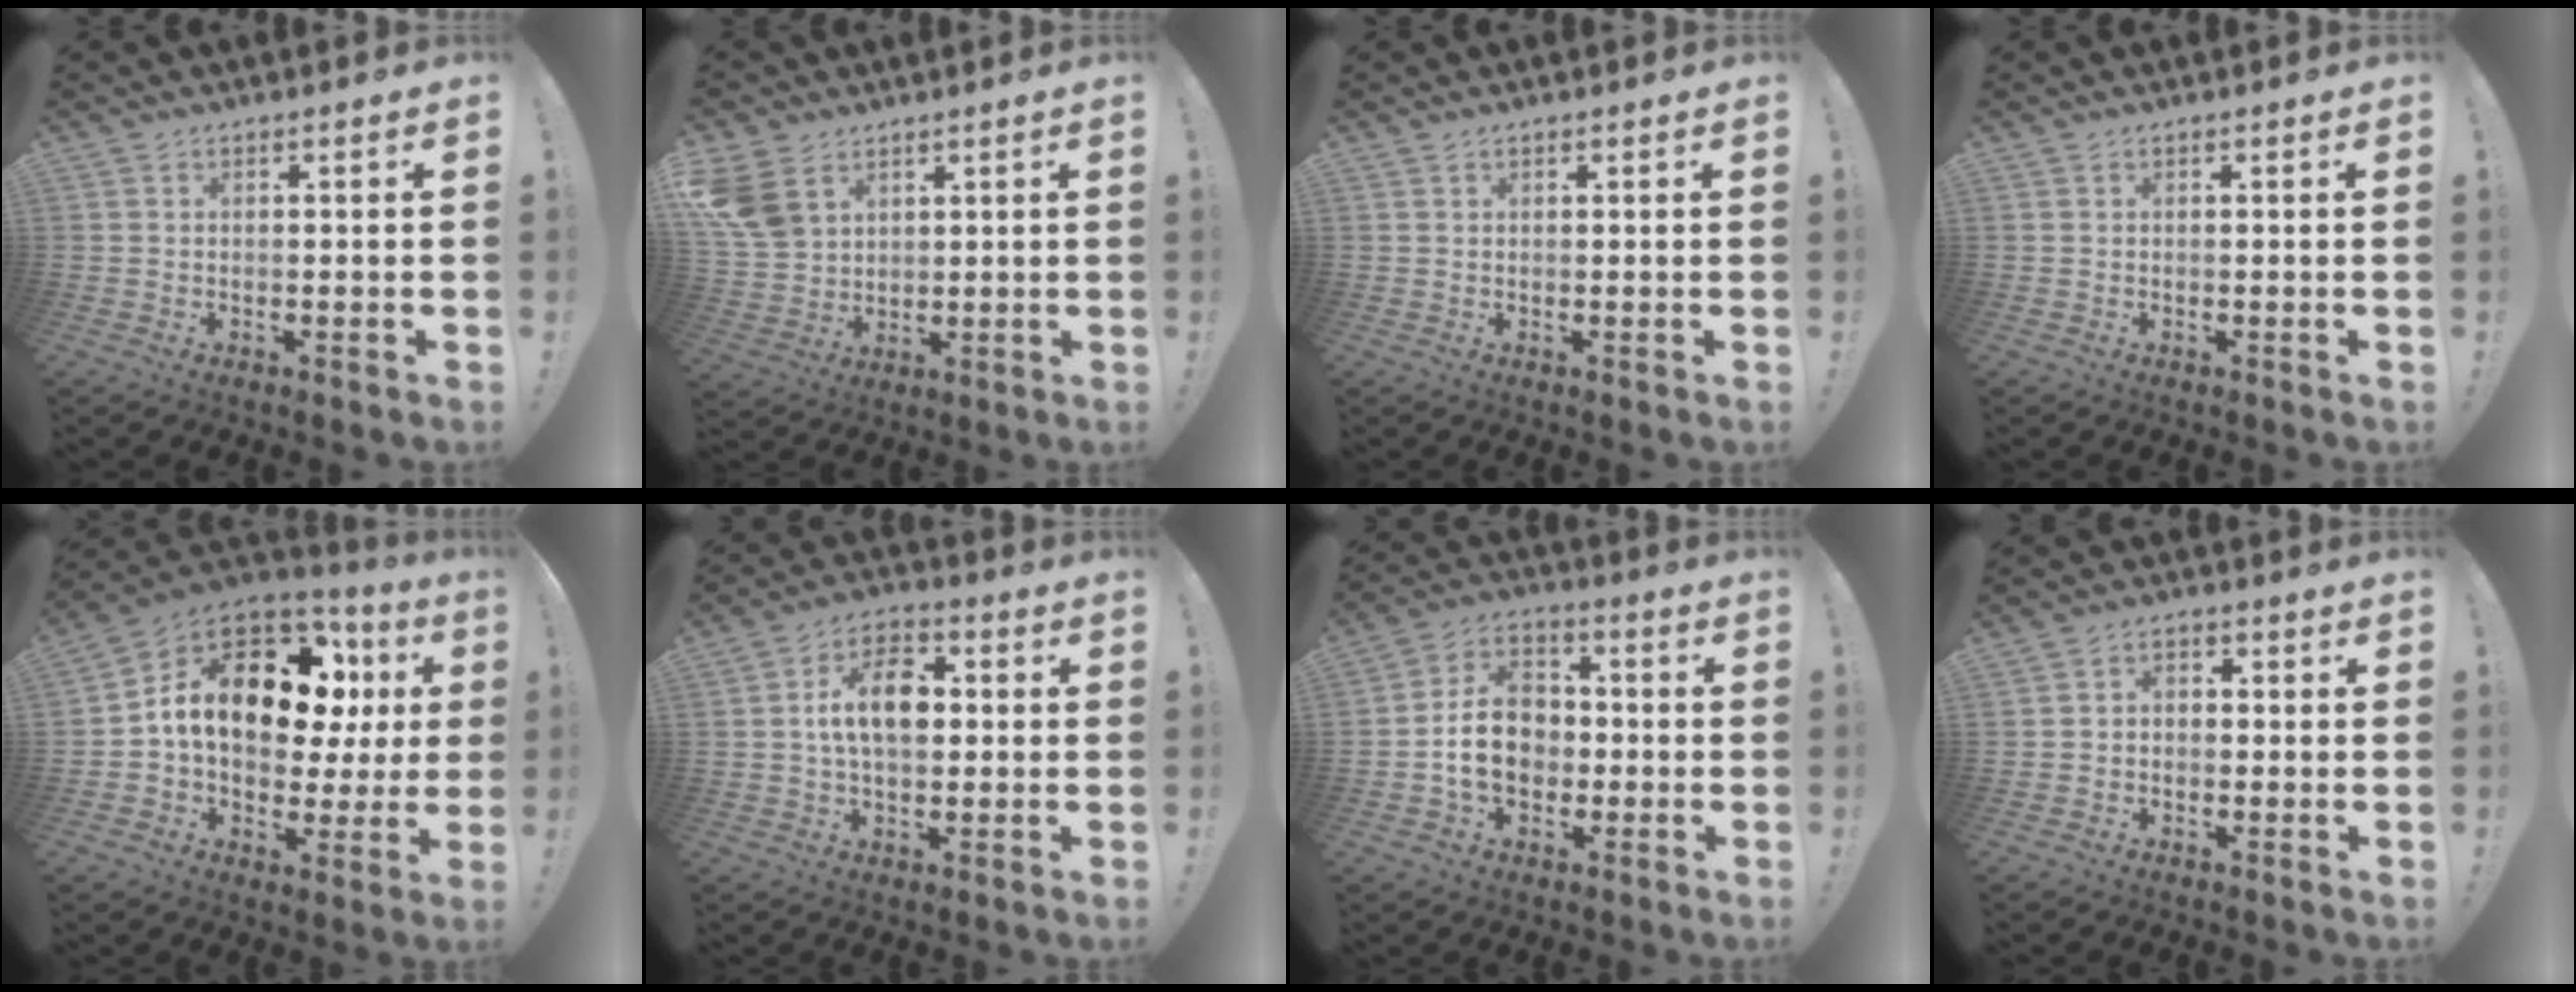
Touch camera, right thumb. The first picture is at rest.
{"total": 10.5, "force": [5.6, 7.2, 5.2], "torque": [-0.102, -0.020, 0.113]}
{"total": 0.6, "force": [0.5, 0.3, 0.2], "torque": [0.001, -0.001, 0.009]}
{"total": 0.0}
{"total": 19.0, "force": [5.4, 11.5, 14.2], "torque": [-0.217, -0.011, 0.103]}
{"total": 12.5, "force": [0.8, 7.7, 9.9], "torque": [-0.165, 0.014, 0.014]}
{"total": 14.1, "force": [-1.9, 10.9, 8.7], "torque": [-0.149, 0.022, -0.027]}
{"total": 3.2, "force": [-1.8, 2.1, 1.5], "torque": [-0.026, 0.014, -0.033]}